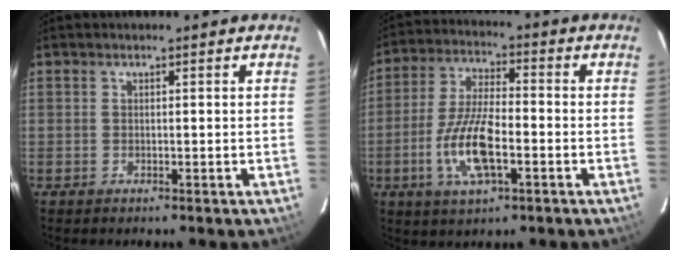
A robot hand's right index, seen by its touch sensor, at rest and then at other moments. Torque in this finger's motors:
{"motor_torque": [1.73, -0.41, 0.87, 0.21]}